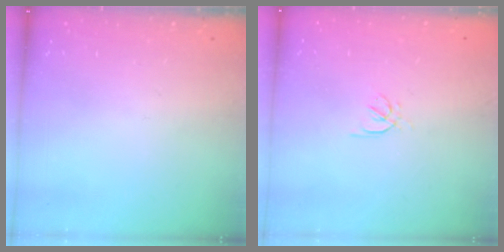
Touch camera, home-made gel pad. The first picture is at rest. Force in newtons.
{"total": 1.6, "press": 1.5, "slide": 0.5}